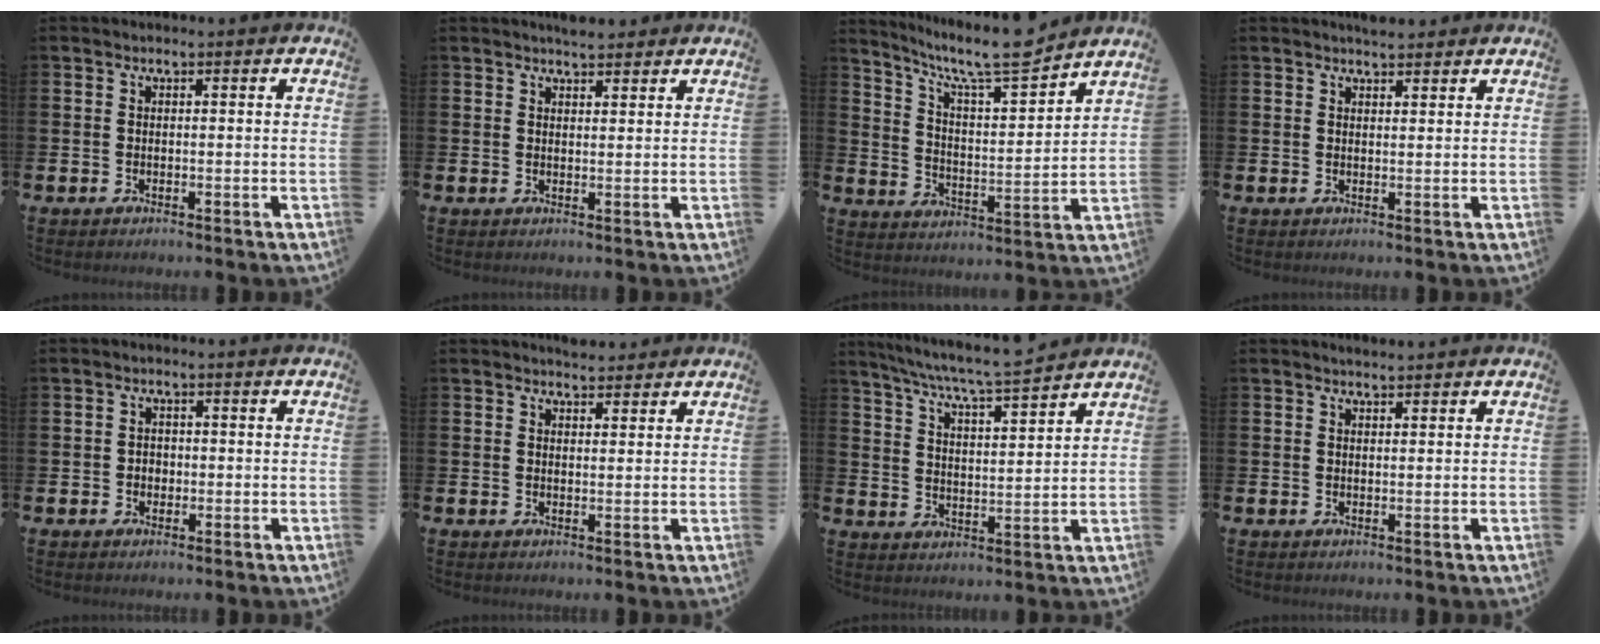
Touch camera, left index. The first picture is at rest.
{"total": 2.9, "force": [2.8, 0.5, 0.0], "torque": [0.004, -0.015, 0.050]}
{"total": 9.3, "force": [8.3, 1.1, 4.0], "torque": [-0.095, -0.061, 0.139]}
{"total": 2.4, "force": [2.4, 0.4, 0.0], "torque": [0.007, -0.012, 0.042]}
{"total": 1.4, "force": [-0.2, 1.3, 0.5], "torque": [0.000, 0.002, -0.010]}
{"total": 2.7, "force": [2.6, 0.5, -0.2], "torque": [0.009, -0.014, 0.047]}
{"total": 7.1, "force": [6.7, -0.3, 2.3], "torque": [-0.071, -0.050, 0.115]}
{"total": 1.4, "force": [1.3, 0.1, 0.1], "torque": [0.008, -0.007, 0.022]}